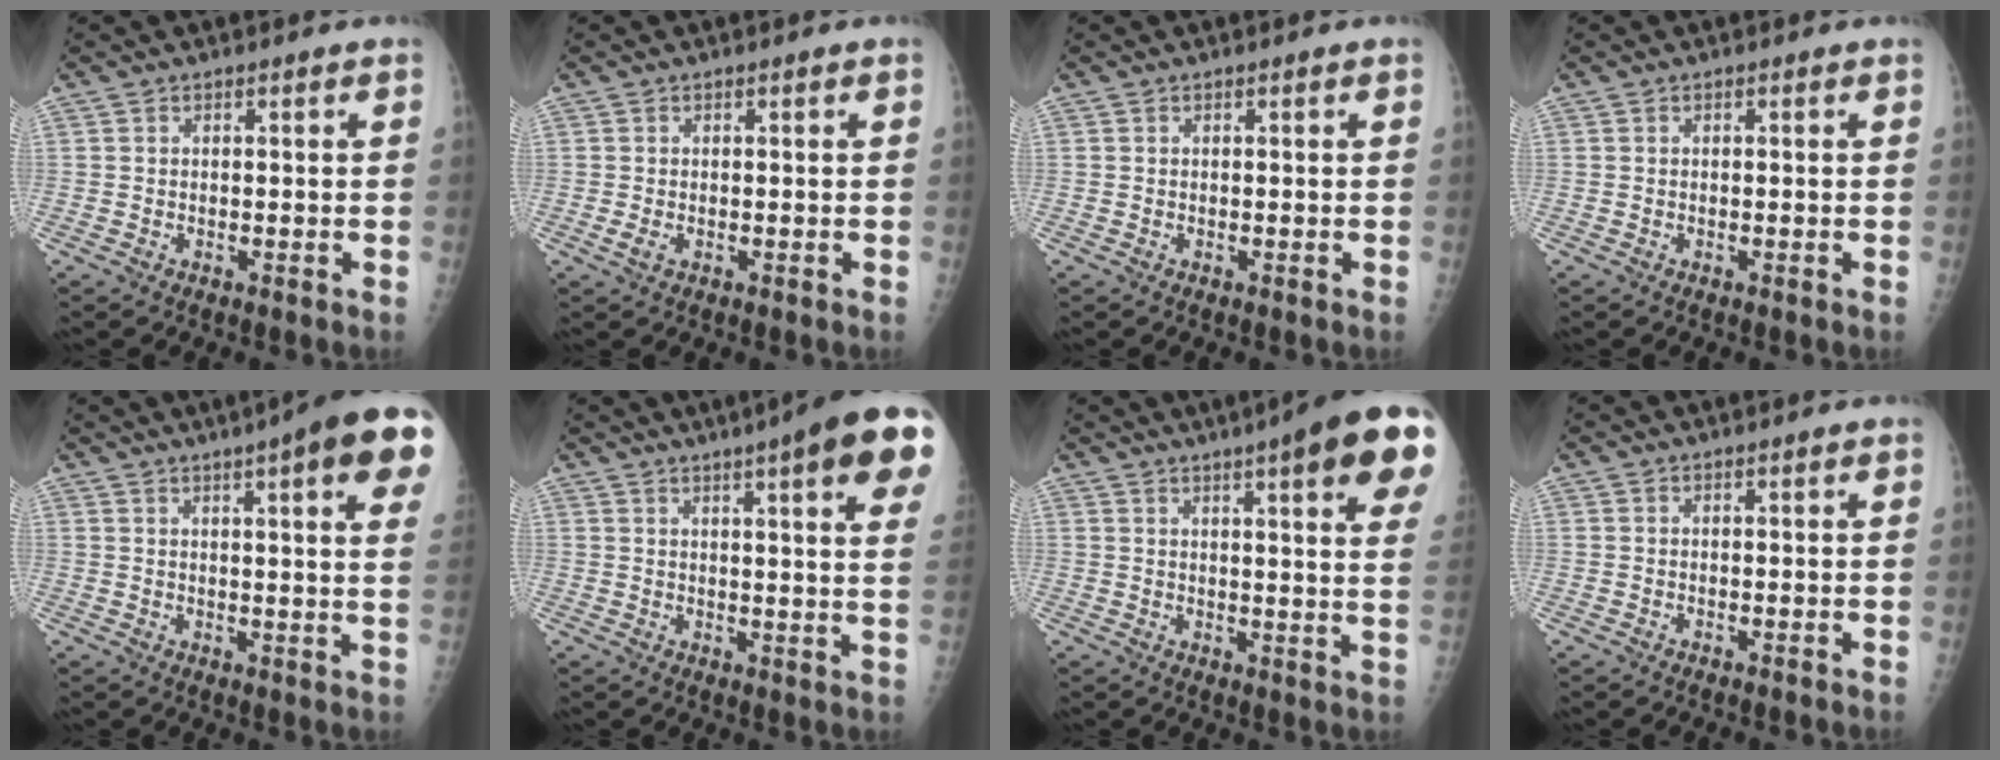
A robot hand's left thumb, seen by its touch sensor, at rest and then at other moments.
{"total": 1.6, "force": [-0.2, 0.7, 1.4], "torque": [-0.029, 0.005, 0.003]}
{"total": 0.0}
{"total": 0.0}
{"total": 17.7, "force": [9.1, 2.9, 14.9], "torque": [-0.185, -0.013, 0.104]}
{"total": 19.0, "force": [10.3, 2.8, 15.6], "torque": [-0.195, -0.019, 0.119]}
{"total": 19.6, "force": [10.8, 3.3, 16.0], "torque": [-0.196, -0.025, 0.123]}
{"total": 0.5, "force": [0.3, 0.0, 0.4], "torque": [-0.008, 0.000, 0.004]}